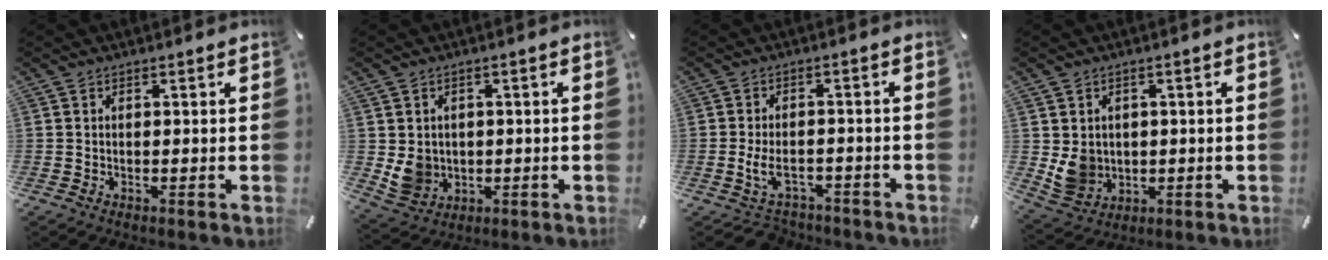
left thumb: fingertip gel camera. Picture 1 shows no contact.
{"total": 6.6, "force": [0.3, 6.3, 1.9], "torque": [-0.051, 0.002, 0.009]}
{"total": 6.4, "force": [-2.5, 4.0, 4.4], "torque": [-0.098, 0.008, -0.047]}
{"total": 7.2, "force": [0.8, 6.9, 2.1], "torque": [-0.056, -0.008, 0.016]}